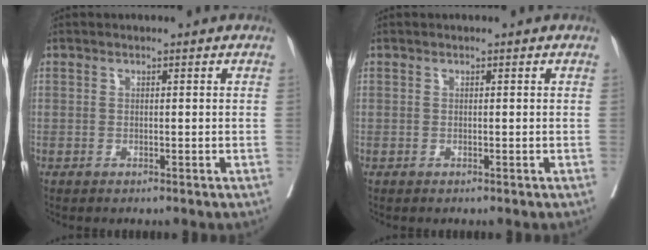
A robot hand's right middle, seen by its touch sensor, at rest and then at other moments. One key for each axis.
{"total": 0.0}